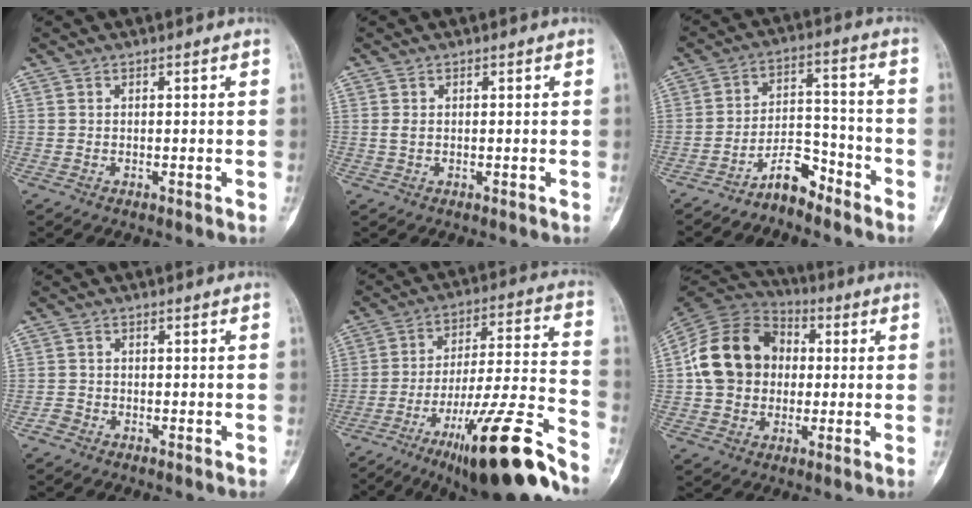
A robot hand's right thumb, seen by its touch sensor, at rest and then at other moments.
{"total": 1.1, "force": [0.1, 0.7, 0.8], "torque": [-0.021, 0.003, 0.005]}
{"total": 7.1, "force": [-5.9, 2.8, 2.8], "torque": [-0.037, 0.075, -0.111]}
{"total": 1.5, "force": [-1.0, 1.0, 0.3], "torque": [-0.001, 0.006, -0.024]}
{"total": 23.3, "force": [-15.6, 2.7, 17.1], "torque": [-0.246, 0.075, -0.252]}
{"total": 16.9, "force": [0.8, 13.8, 9.7], "torque": [-0.156, 0.023, 0.007]}